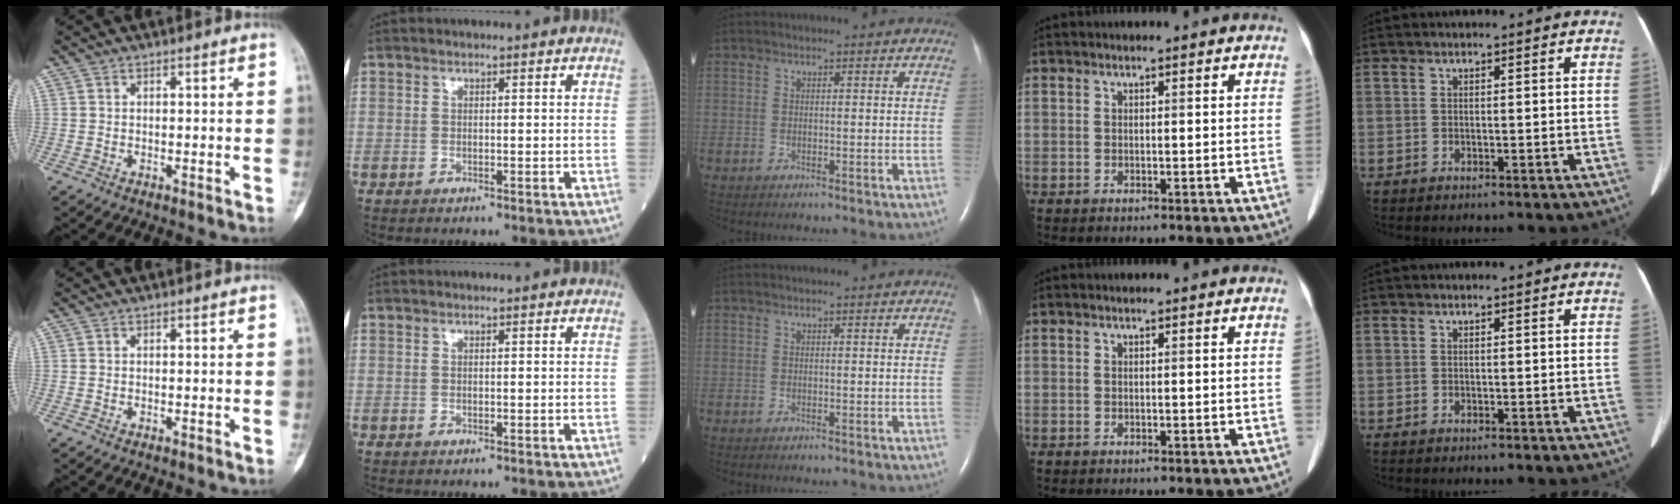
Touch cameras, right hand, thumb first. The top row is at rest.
{}